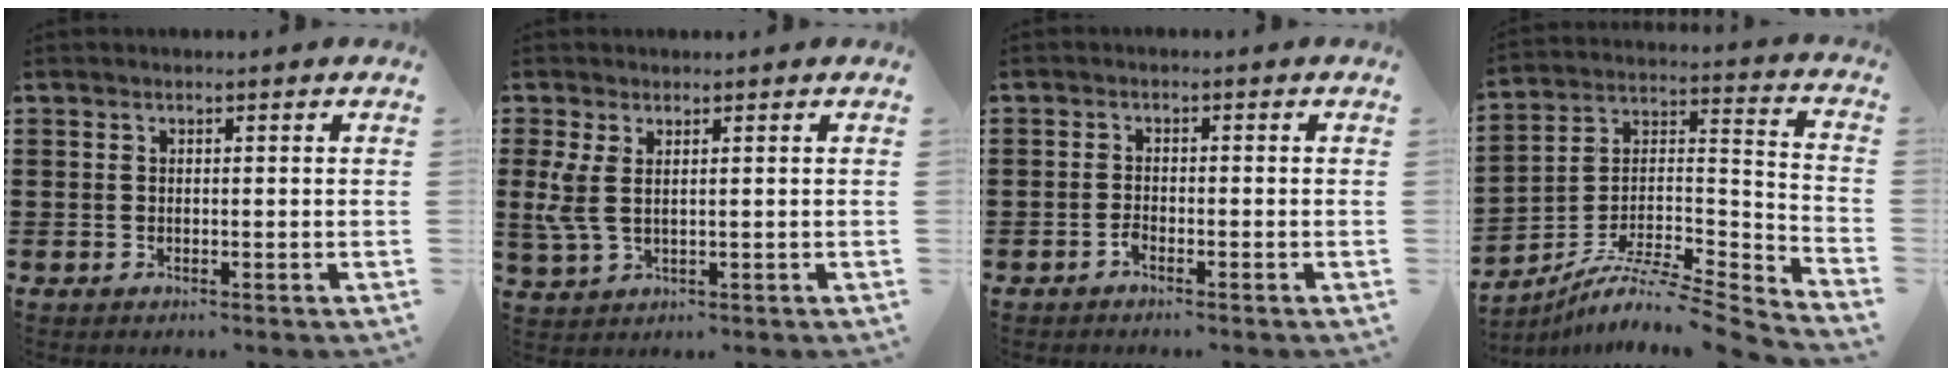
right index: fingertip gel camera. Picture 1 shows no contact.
{"total": 3.7, "force": [0.8, 1.5, 3.3], "torque": [-0.090, -0.006, 0.010]}
{"total": 1.4, "force": [-1.2, 0.1, 0.7], "torque": [-0.018, -0.004, -0.023]}
{"total": 7.6, "force": [-6.4, 1.5, 3.8], "torque": [-0.069, -0.003, -0.129]}